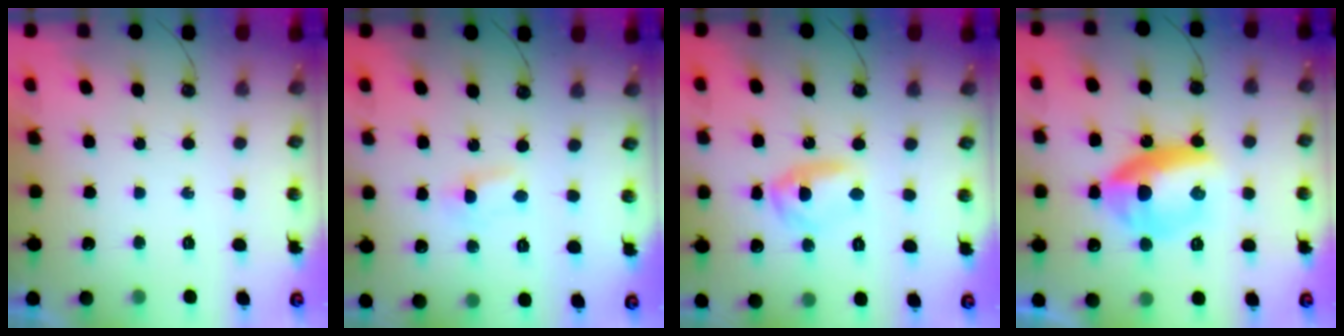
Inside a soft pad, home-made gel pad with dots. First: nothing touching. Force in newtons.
{"total": 1.4, "press": 1.4, "slide": 0.3}
{"total": 8.7, "press": 8.7, "slide": 0.7}
{"total": 13.6, "press": 13.5, "slide": 0.6}